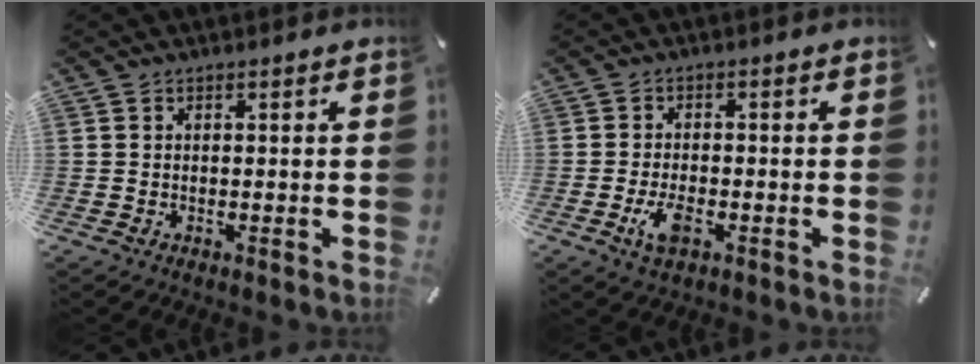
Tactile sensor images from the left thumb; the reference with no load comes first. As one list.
[{"total": 4.8, "force": [-1.9, 2.2, 3.8], "torque": [-0.087, 0.001, -0.038]}]